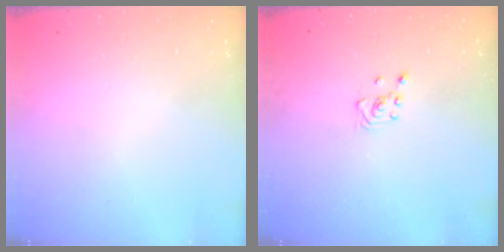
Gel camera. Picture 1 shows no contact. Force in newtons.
{"total": 2.6, "press": 2.4, "slide": 1.0}